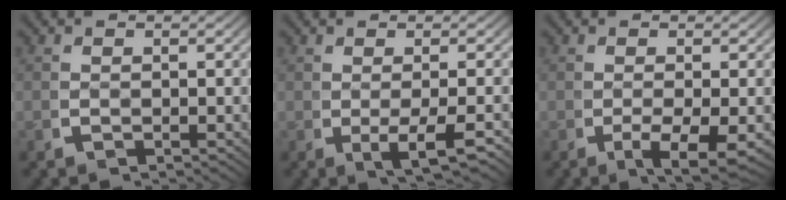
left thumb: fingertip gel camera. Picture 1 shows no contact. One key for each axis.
{"total": 3.4, "fx": -0.7, "fy": 1.3, "fz": 3.1, "tx": -0.059, "ty": -0.011, "tz": -0.004}
{"total": 3.9, "fx": -1.2, "fy": 1.4, "fz": 3.5, "tx": -0.065, "ty": -0.019, "tz": -0.008}